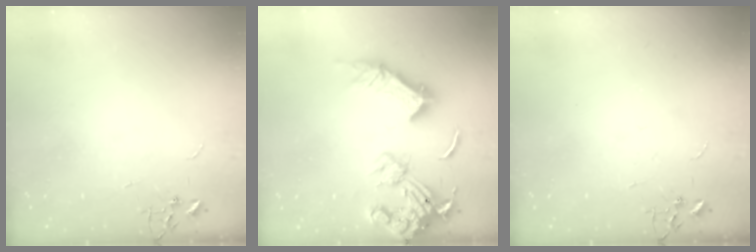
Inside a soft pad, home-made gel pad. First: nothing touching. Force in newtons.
{"total": 18.2, "press": 18.1, "slide": 2.1}
{"total": 0.0}